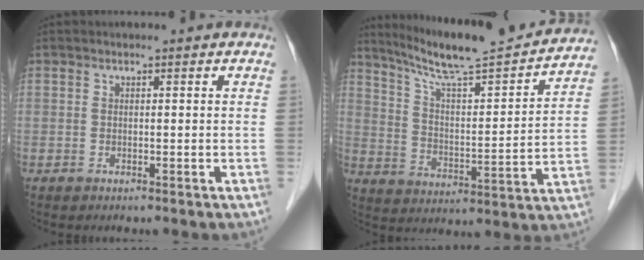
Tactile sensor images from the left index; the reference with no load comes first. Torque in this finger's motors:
{"motor_torque": [-0.03, -0.17, 0.17, 0.06]}